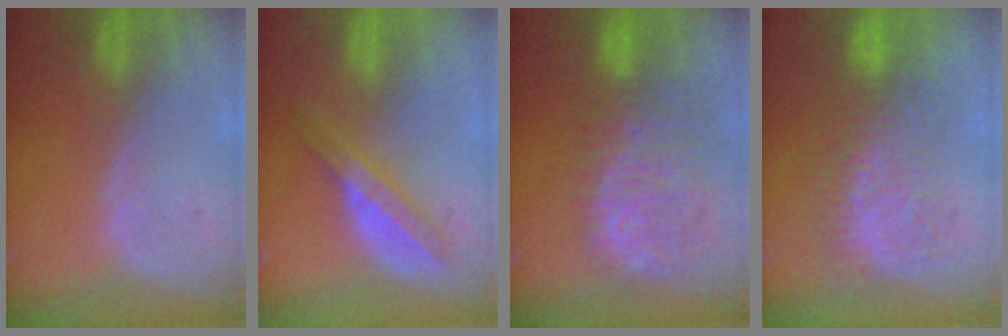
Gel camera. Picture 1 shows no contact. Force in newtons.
{"total": 6.0, "press": 5.2, "slide": 2.9}
{"total": 11.1, "press": 9.6, "slide": 5.5}
{"total": 9.0, "press": 8.6, "slide": 2.5}